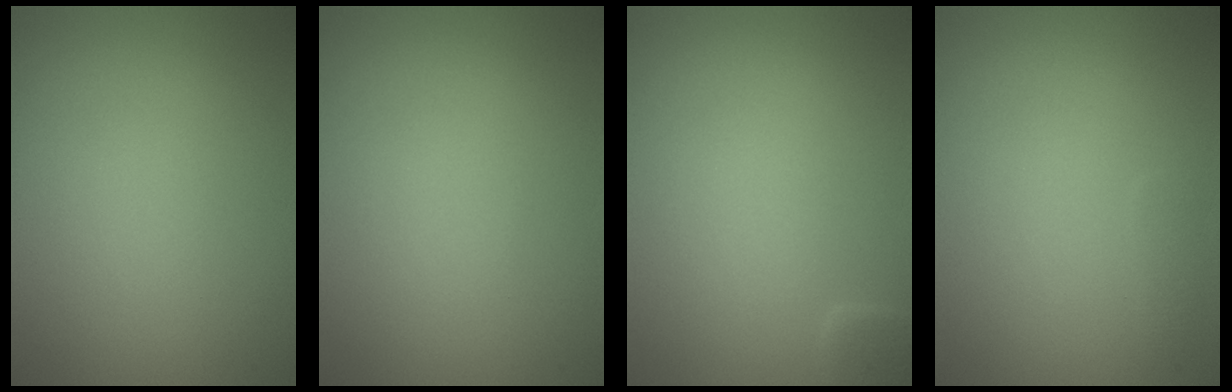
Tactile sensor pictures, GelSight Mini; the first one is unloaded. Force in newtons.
{"total": 0.0}
{"total": 1.0, "press": 1.0, "slide": 0.1}
{"total": 0.6, "press": 0.6, "slide": 0.0}